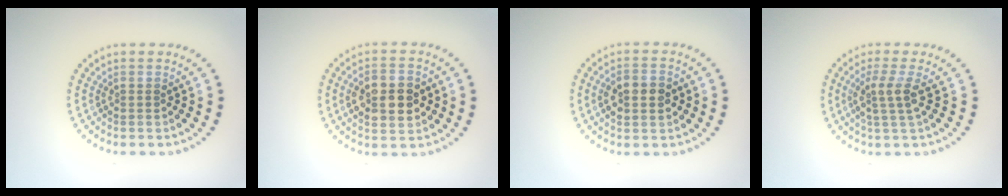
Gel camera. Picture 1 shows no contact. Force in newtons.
{"total": 4.1, "press": 4.1, "slide": 0.2}
{"total": 3.7, "press": 3.6, "slide": 0.3}
{"total": 2.6, "press": 2.0, "slide": 1.7}